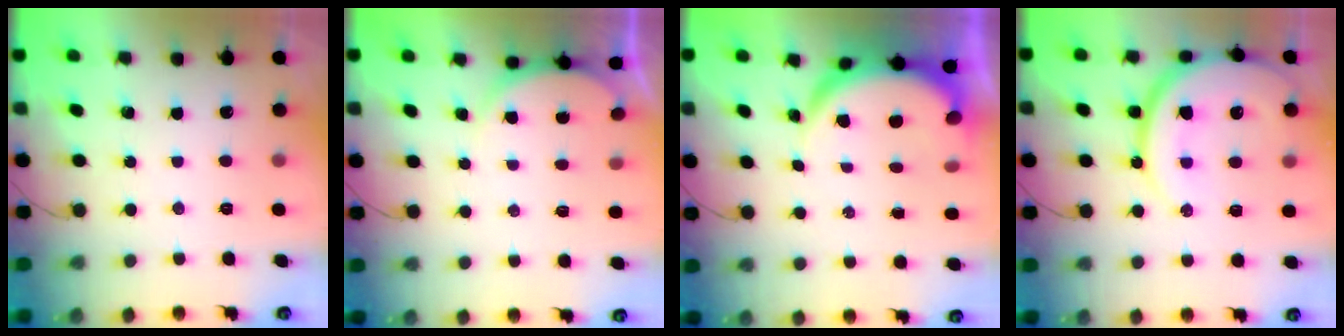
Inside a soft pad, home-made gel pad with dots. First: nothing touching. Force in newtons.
{"total": 4.2, "press": 4.2, "slide": 0.6}
{"total": 6.8, "press": 6.7, "slide": 0.9}
{"total": 17.1, "press": 17.1, "slide": 1.4}